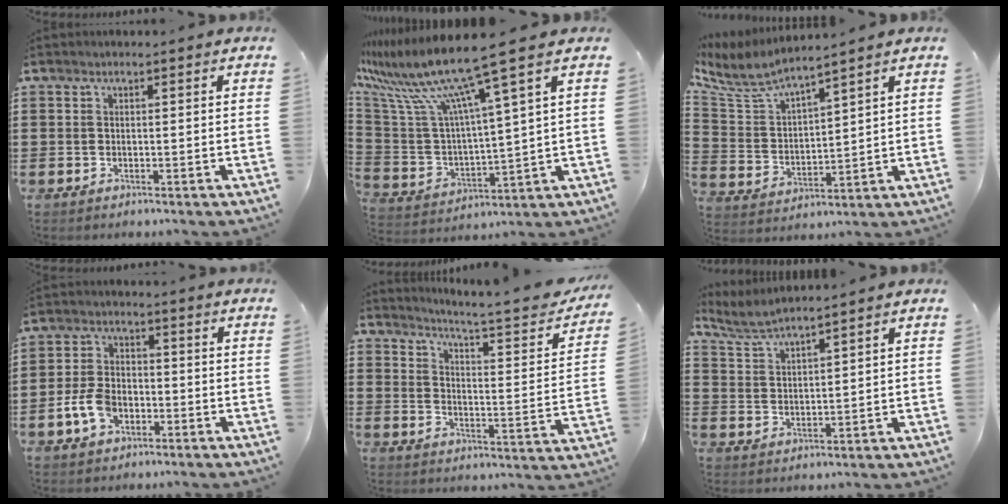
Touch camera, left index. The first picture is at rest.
{"total": 12.6, "force": [9.3, 0.3, 8.5], "torque": [-0.207, -0.063, 0.148]}
{"total": 5.6, "force": [5.3, 0.2, 1.7], "torque": [-0.063, -0.034, 0.088]}
{"total": 6.0, "force": [-2.5, 3.8, 4.0], "torque": [-0.103, 0.001, -0.054]}
{"total": 4.5, "force": [3.7, -0.4, 2.5], "torque": [-0.060, -0.036, 0.051]}
{"total": 3.8, "force": [3.6, -0.1, 1.0], "torque": [-0.034, -0.013, 0.065]}